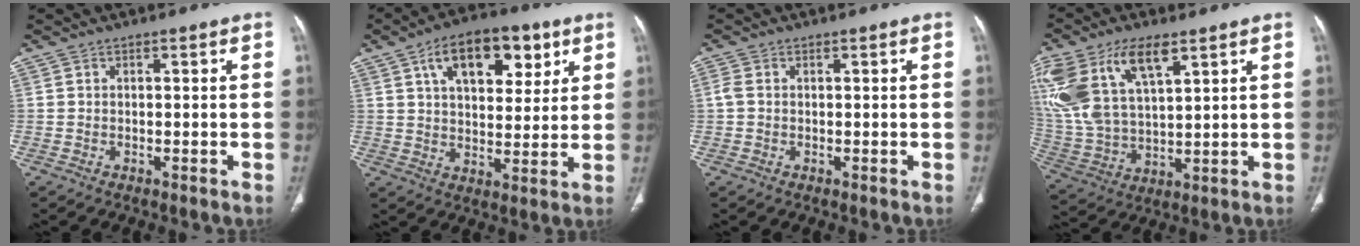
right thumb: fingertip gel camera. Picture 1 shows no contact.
{"total": 15.9, "force": [7.3, 8.5, 11.2], "torque": [-0.133, -0.012, 0.116]}
{"total": 1.6, "force": [0.2, 1.2, 1.0], "torque": [-0.033, 0.005, 0.005]}
{"total": 21.2, "force": [10.1, 10.5, 15.4], "torque": [-0.343, -0.011, 0.202]}